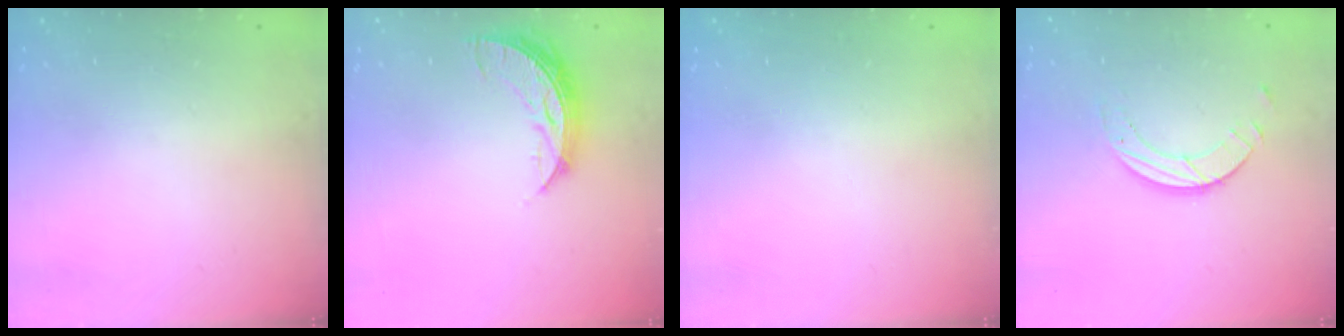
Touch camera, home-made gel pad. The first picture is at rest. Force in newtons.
{"total": 8.1, "press": 8.0, "slide": 0.6}
{"total": 0.0}
{"total": 4.2, "press": 4.2, "slide": 0.3}